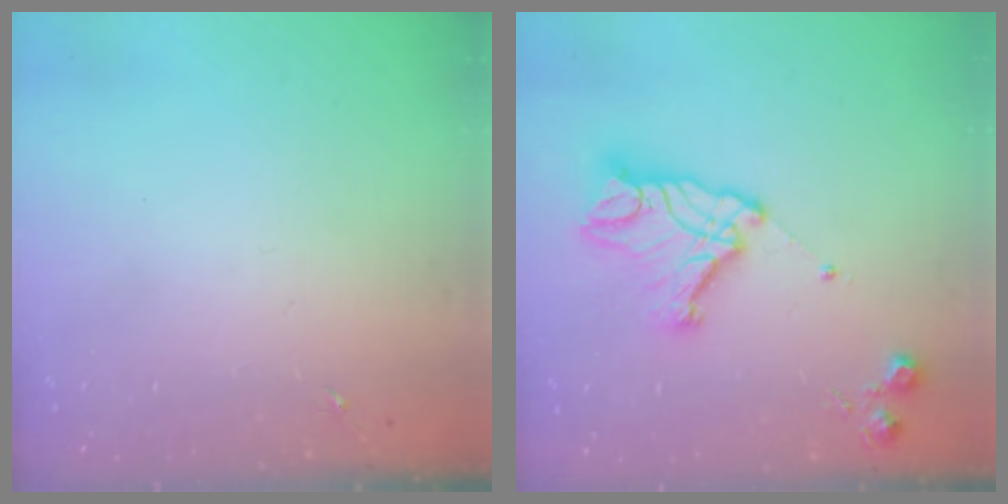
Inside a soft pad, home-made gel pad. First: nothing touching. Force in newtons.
{"total": 15.7, "press": 15.6, "slide": 1.3}